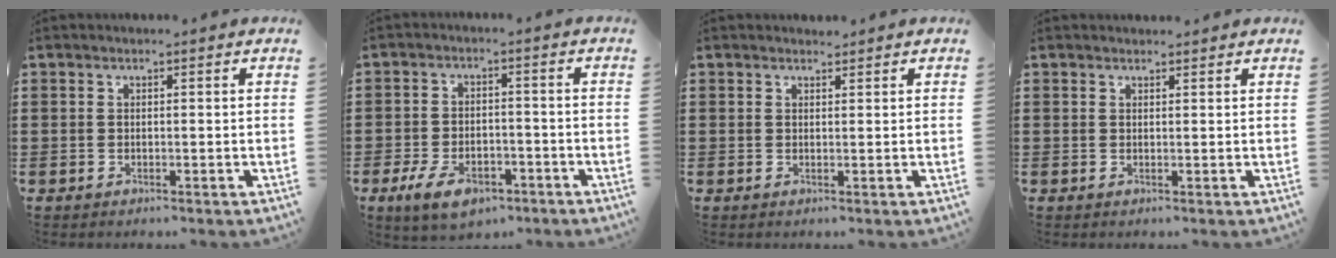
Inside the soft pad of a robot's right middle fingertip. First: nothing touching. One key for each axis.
{"total": 6.1, "fx": -3.7, "fy": 3.0, "fz": 3.8, "tx": -0.080, "ty": 0.006, "tz": -0.071}
{"total": 1.0, "fx": 0.9, "fy": 0.5, "fz": 0.0, "tx": -0.001, "ty": 0.002, "tz": 0.018}
{"total": 0.8, "fx": 0.7, "fy": 0.2, "fz": 0.0, "tx": 0.006, "ty": -0.002, "tz": 0.012}